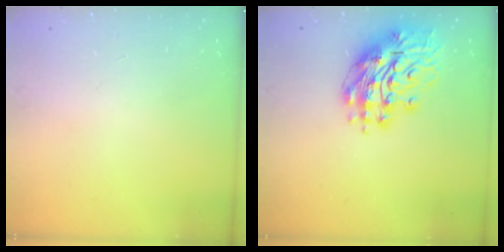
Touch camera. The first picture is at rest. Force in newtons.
{"total": 14.3, "press": 14.2, "slide": 1.9}